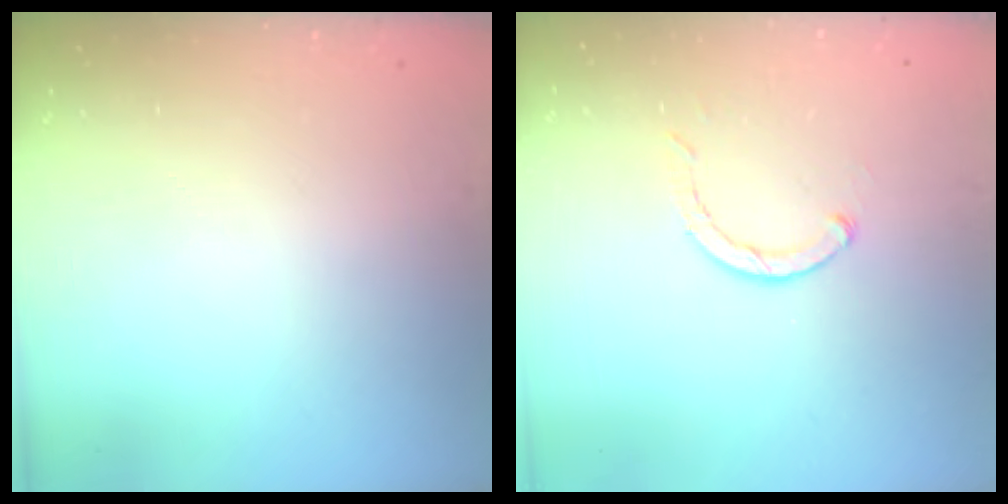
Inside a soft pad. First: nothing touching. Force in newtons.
{"total": 3.6, "press": 3.6, "slide": 0.3}